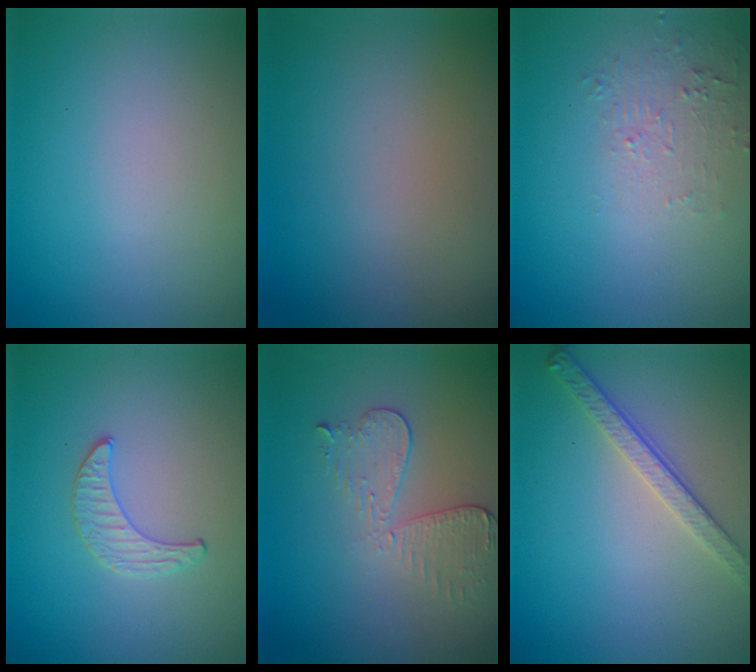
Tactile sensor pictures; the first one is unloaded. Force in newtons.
{"total": 0.0}
{"total": 1.6, "press": 0.4, "slide": 1.6}
{"total": 1.0, "press": 1.0, "slide": 0.3}
{"total": 2.9, "press": 2.6, "slide": 1.4}
{"total": 2.8, "press": 2.5, "slide": 1.2}